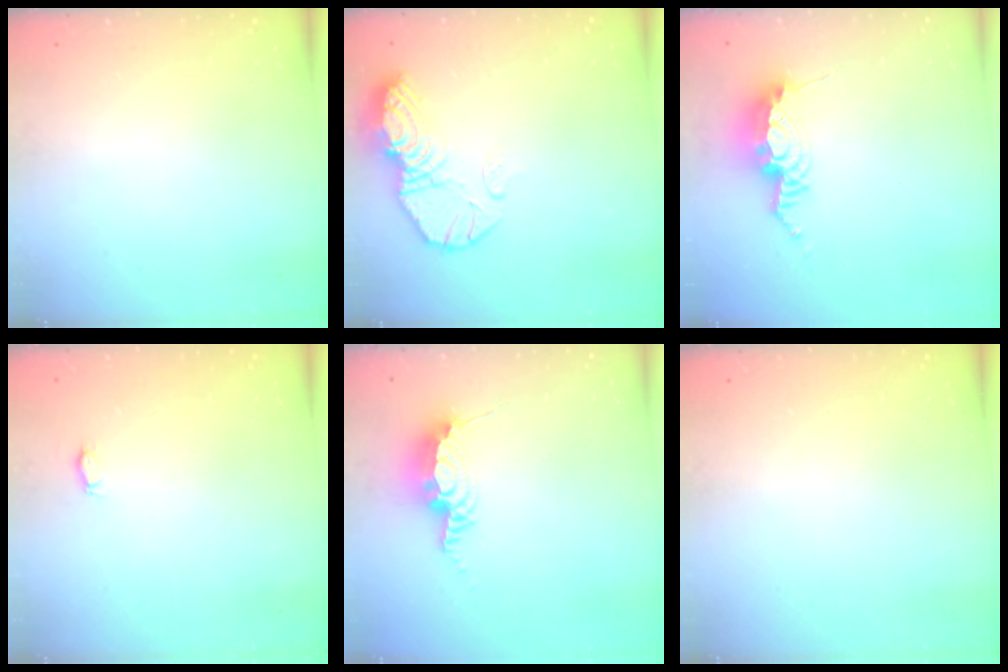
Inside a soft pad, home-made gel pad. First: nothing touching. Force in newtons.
{"total": 12.2, "press": 12.1, "slide": 1.4}
{"total": 10.3, "press": 10.2, "slide": 1.0}
{"total": 2.7, "press": 2.7, "slide": 0.3}
{"total": 9.7, "press": 9.7, "slide": 1.1}
{"total": 0.0}